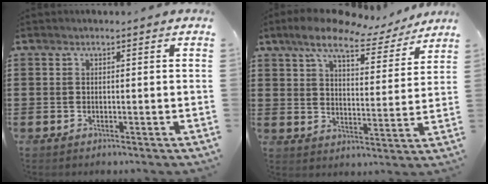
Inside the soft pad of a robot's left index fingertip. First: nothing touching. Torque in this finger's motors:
{"motor_torque": [2.14, 0.00, 0.53, 0.07]}